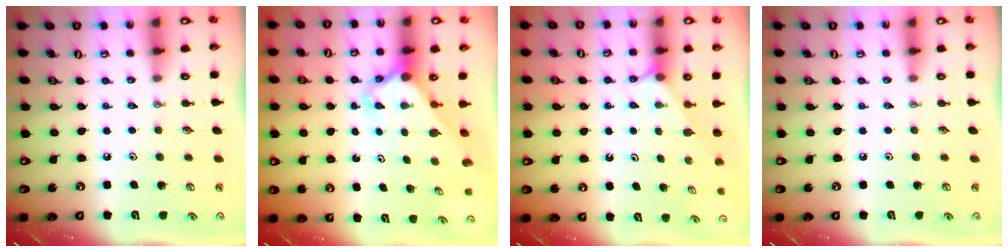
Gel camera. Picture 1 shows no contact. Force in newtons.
{"total": 3.3, "press": 3.3, "slide": 0.2}
{"total": 1.9, "press": 1.9, "slide": 0.3}
{"total": 0.0}